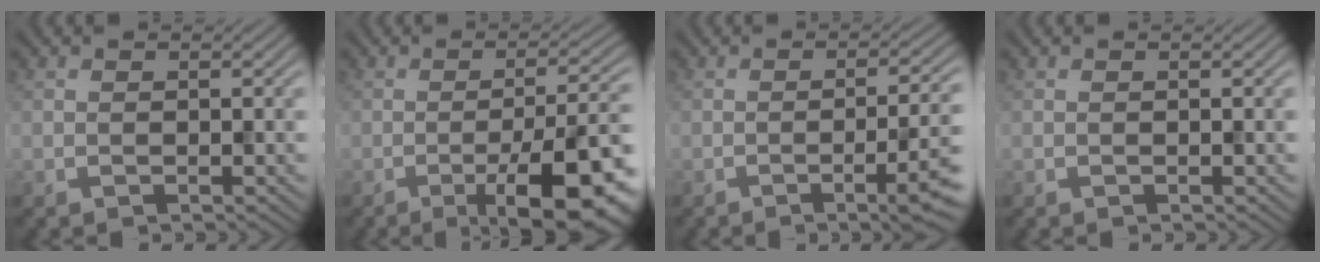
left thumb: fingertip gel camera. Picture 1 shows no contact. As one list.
[{"total": 11.7, "force": [-5.0, 3.0, 10.1], "torque": [-0.141, 0.005, -0.074]}, {"total": 7.5, "force": [-2.6, 1.6, 6.8], "torque": [-0.098, -0.006, -0.039]}, {"total": 0.0}]